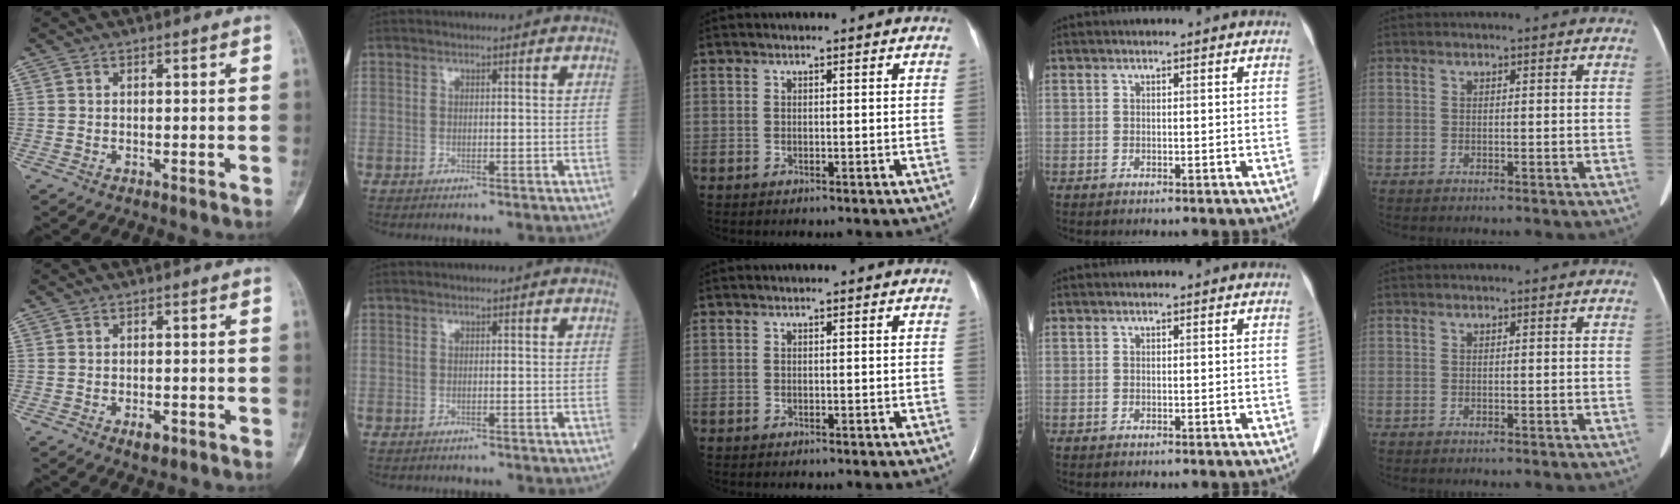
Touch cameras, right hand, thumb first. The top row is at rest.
{"thumb": {"total": 1.1, "force": [-0.7, 0.5, 0.6], "torque": [-0.009, 0.002, -0.012]}, "index": {"total": 0.7, "force": [-0.6, 0.4, 0.0], "torque": [-0.004, 0.003, -0.011]}}